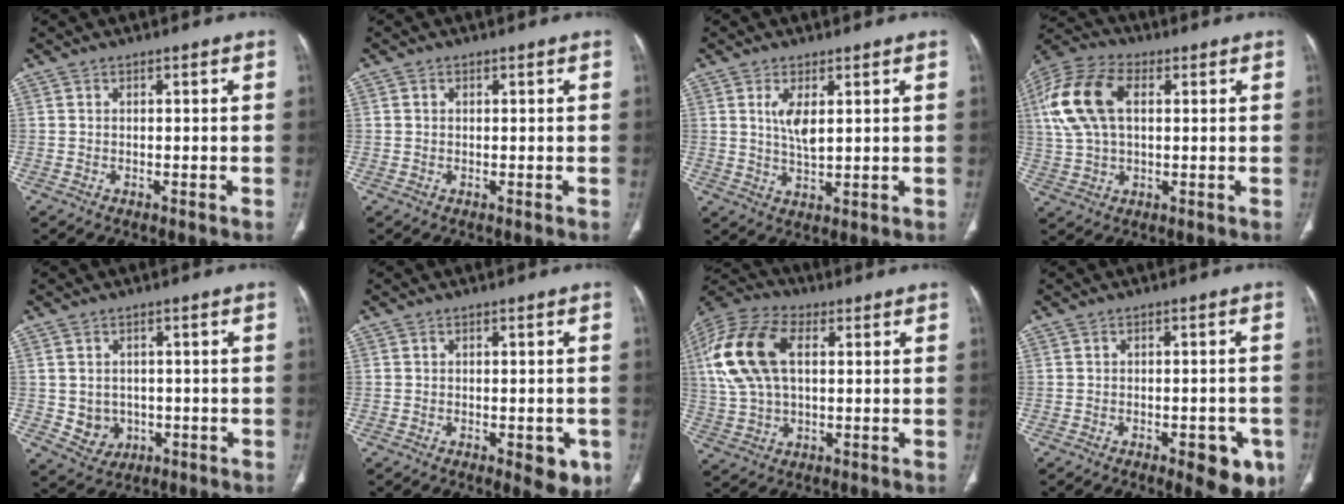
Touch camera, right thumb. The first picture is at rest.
{"total": 0.6, "force": [0.2, 0.6, 0.2], "torque": [-0.002, 0.001, 0.003]}
{"total": 5.0, "force": [1.7, 1.8, 4.4], "torque": [-0.084, -0.019, 0.038]}
{"total": 15.0, "force": [3.5, 8.9, 11.6], "torque": [-0.251, 0.023, 0.066]}
{"total": 5.1, "force": [-0.5, 4.5, 2.2], "torque": [-0.017, 0.002, 0.007]}
{"total": 5.5, "force": [-2.0, 2.5, 4.5], "torque": [-0.036, -0.004, -0.020]}
{"total": 17.5, "force": [3.9, 10.1, 13.7], "torque": [-0.295, 0.019, 0.070]}
{"total": 8.3, "force": [-3.7, 3.6, 6.5], "torque": [-0.055, 0.005, -0.040]}